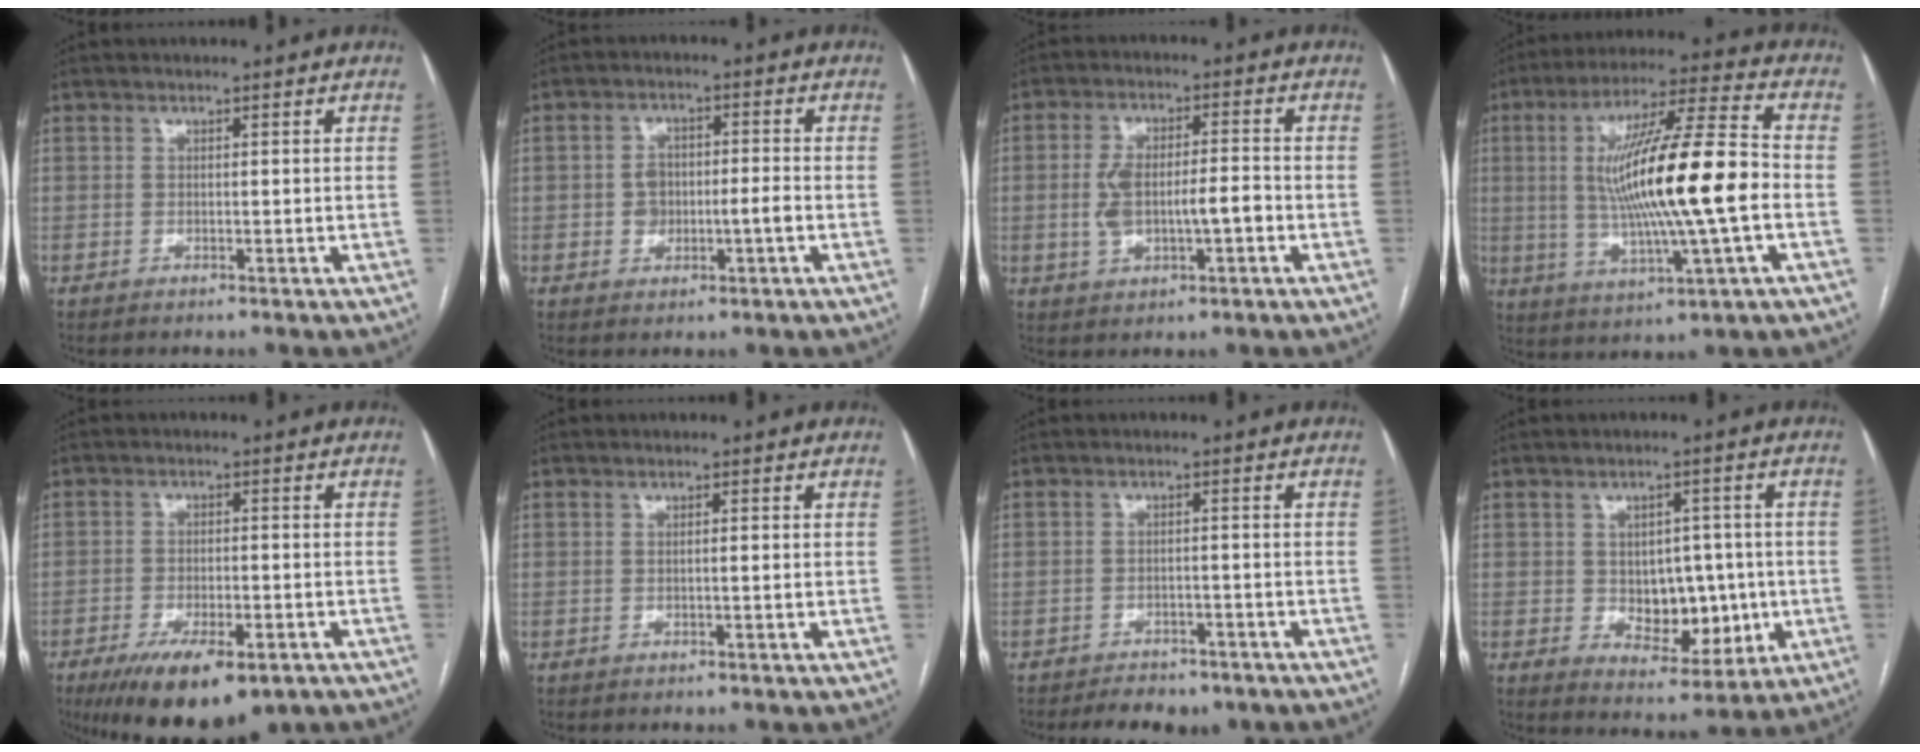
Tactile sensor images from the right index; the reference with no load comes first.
{"total": 4.5, "force": [-1.0, 2.3, 3.7], "torque": [-0.065, 0.013, -0.010]}
{"total": 7.8, "force": [-1.3, 3.1, 7.1], "torque": [-0.141, 0.018, -0.015]}
{"total": 18.5, "force": [-0.8, 1.0, 18.4], "torque": [-0.333, 0.006, -0.015]}
{"total": 12.4, "force": [-8.0, 4.2, 8.5], "torque": [-0.134, -0.015, -0.116]}
{"total": 0.9, "force": [-0.1, 0.0, 0.9], "torque": [-0.017, 0.001, 0.001]}
{"total": 6.4, "force": [-5.3, 3.0, 2.2], "torque": [-0.030, 0.004, -0.064]}
{"total": 8.8, "force": [-0.6, 5.6, 6.7], "torque": [-0.084, 0.009, 0.007]}